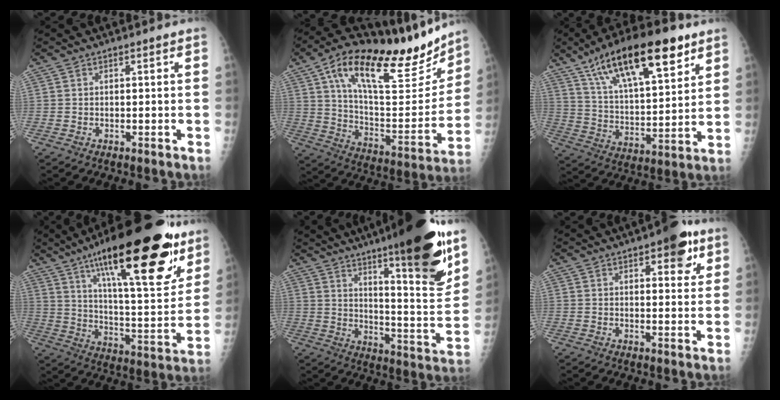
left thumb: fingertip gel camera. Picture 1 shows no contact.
{"total": 27.9, "force": [17.3, 10.0, 19.5], "torque": [-0.264, -0.040, 0.285]}
{"total": 22.9, "force": [13.2, 8.2, 16.8], "torque": [-0.259, -0.032, 0.230]}
{"total": 31.4, "force": [18.2, 9.2, 23.9], "torque": [-0.338, -0.050, 0.288]}
{"total": 24.7, "force": [15.5, 3.8, 18.8], "torque": [-0.250, -0.075, 0.233]}
{"total": 8.0, "force": [4.1, 3.3, 6.0], "torque": [-0.051, -0.012, 0.045]}